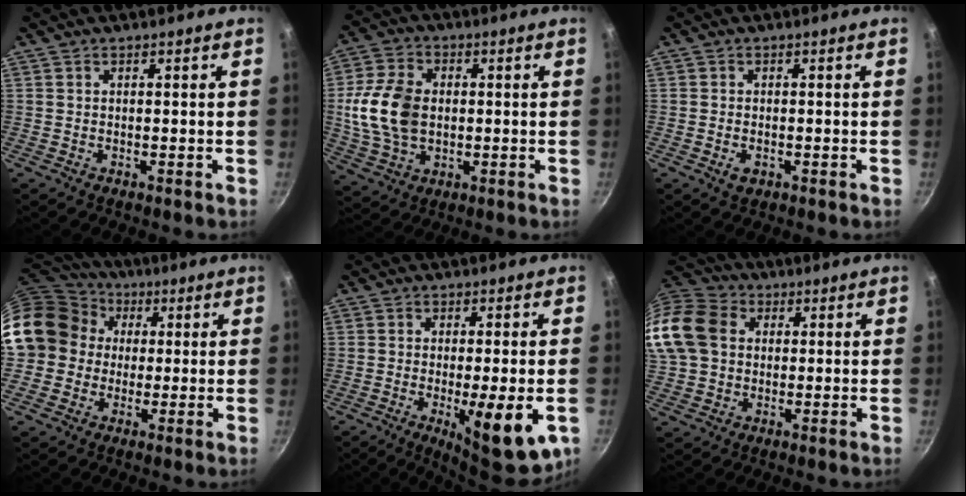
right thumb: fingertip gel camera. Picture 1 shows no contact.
{"total": 13.3, "force": [0.4, 9.3, 9.5], "torque": [-0.173, 0.005, 0.007]}
{"total": 2.1, "force": [-0.8, 1.4, 1.4], "torque": [-0.025, 0.001, -0.011]}
{"total": 16.9, "force": [1.8, 15.0, 7.6], "torque": [-0.122, 0.041, 0.019]}
{"total": 12.0, "force": [-3.8, 2.9, 11.0], "torque": [-0.146, -0.002, -0.047]}
{"total": 17.4, "force": [2.6, 14.0, 10.0], "torque": [-0.206, 0.033, 0.035]}